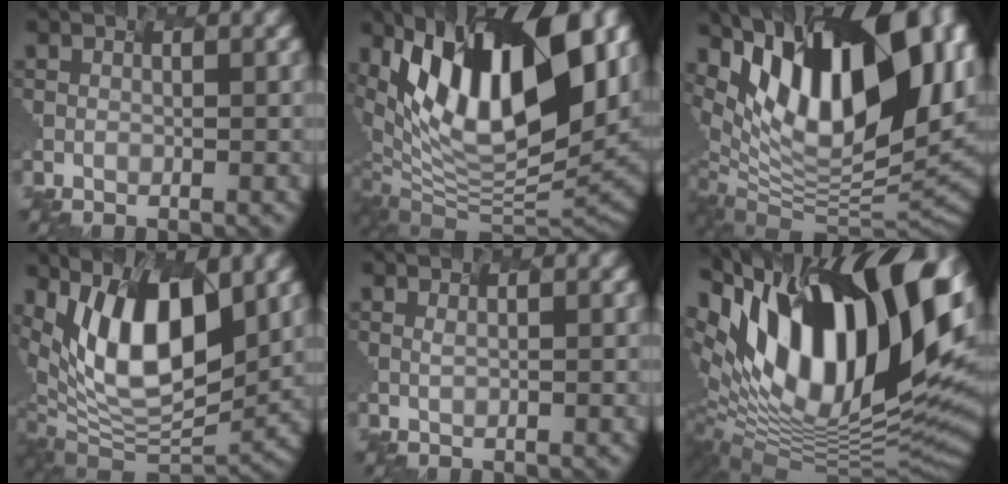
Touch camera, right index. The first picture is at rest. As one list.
[{"total": 14.6, "force": [5.6, 6.4, 11.9], "torque": [-0.221, 0.007, 0.099]}, {"total": 16.5, "force": [5.8, 8.0, 13.2], "torque": [-0.221, 0.025, 0.096]}, {"total": 11.4, "force": [3.4, 5.1, 9.6], "torque": [-0.171, -0.003, 0.066]}, {"total": 0.0}, {"total": 17.0, "force": [5.9, 7.5, 14.1], "torque": [-0.236, 0.023, 0.094]}]